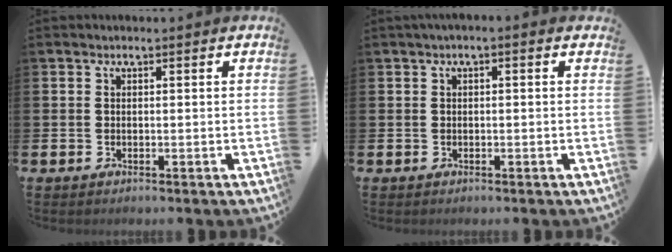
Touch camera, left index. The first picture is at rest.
{"total": 0.6, "force": [-0.2, 0.1, 0.6], "torque": [-0.008, 0.001, -0.005]}